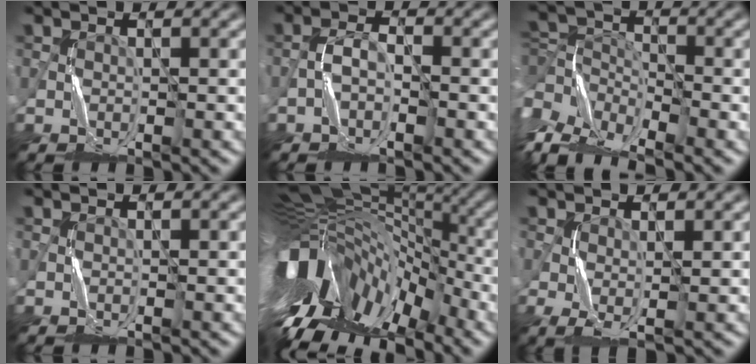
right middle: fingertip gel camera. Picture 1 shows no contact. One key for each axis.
{"total": 1.9, "fx": -1.3, "fy": 0.8, "fz": 1.1, "tx": -0.016, "ty": 0.008, "tz": -0.029}
{"total": 8.8, "fx": -6.1, "fy": 4.0, "fz": 4.9, "tx": -0.089, "ty": -0.002, "tz": -0.111}
{"total": 0.0}
{"total": 15.5, "fx": -4.4, "fy": 9.3, "fz": 11.6, "tx": -0.227, "ty": 0.002, "tz": -0.068}
{"total": 1.7, "fx": 0.1, "fy": 0.5, "fz": 1.6, "tx": -0.040, "ty": -0.002, "tz": 0.003}